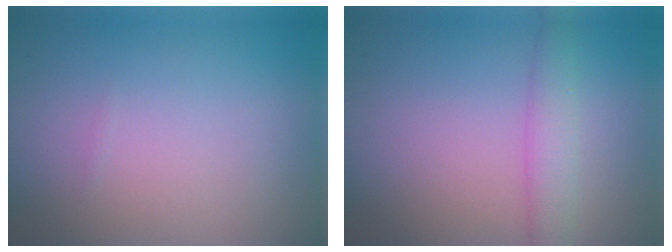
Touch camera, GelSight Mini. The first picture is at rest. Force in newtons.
{"total": 2.9, "press": 2.9, "slide": 0.1}